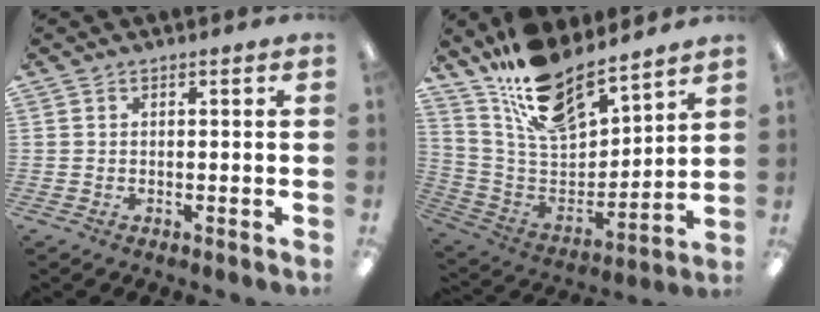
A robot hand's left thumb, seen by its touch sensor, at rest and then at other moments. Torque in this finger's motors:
{"motor_torque": [0.60, 0.12, 0.92, -1.85, 0.16]}